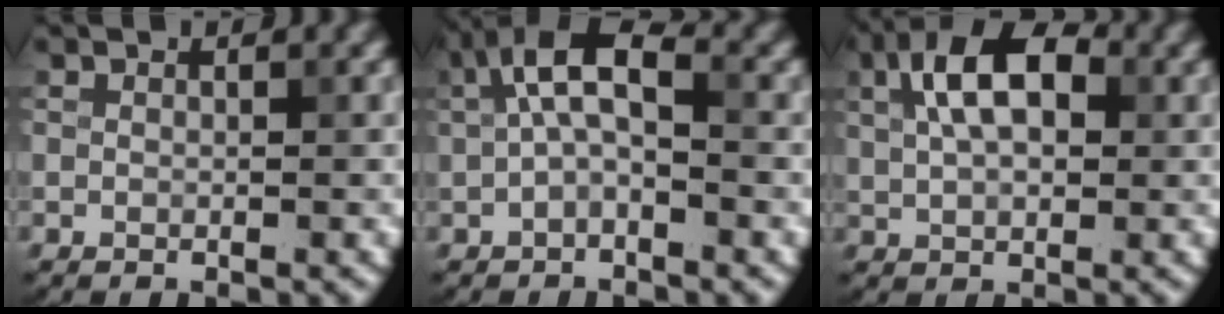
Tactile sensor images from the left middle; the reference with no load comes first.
{"total": 4.7, "force": [0.6, 2.1, 4.2], "torque": [-0.080, 0.017, 0.001]}
{"total": 7.6, "force": [2.4, 4.3, 5.8], "torque": [-0.105, 0.028, 0.022]}